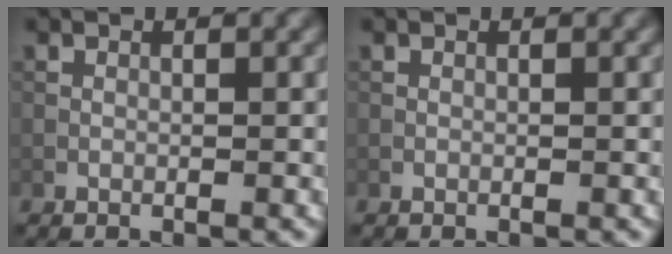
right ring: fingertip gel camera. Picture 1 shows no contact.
{"total": 0.0}